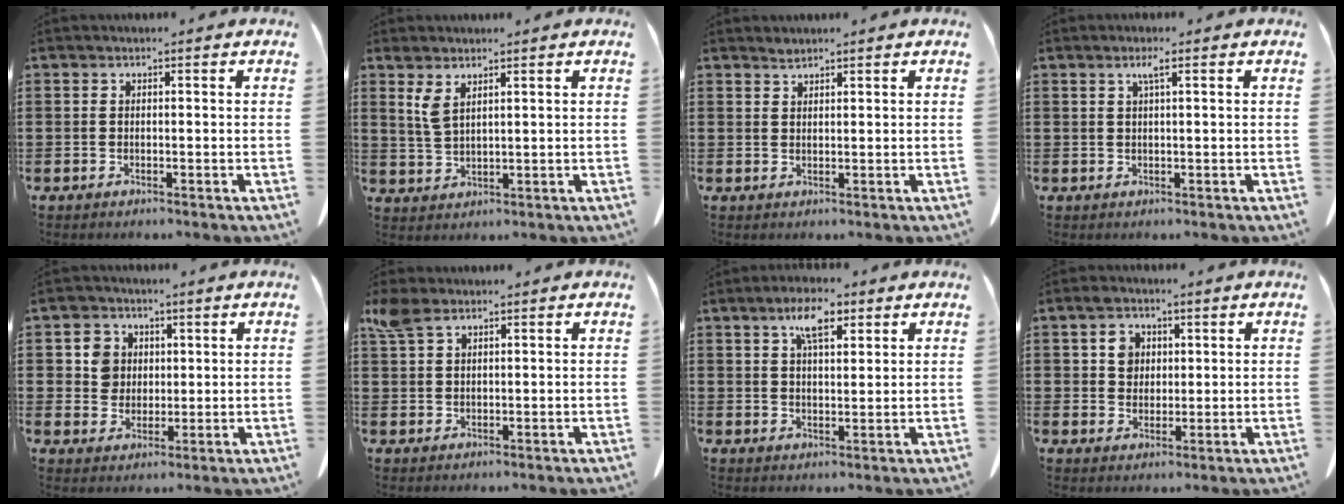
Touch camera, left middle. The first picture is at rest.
{"total": 3.2, "force": [2.1, 0.9, 2.3], "torque": [-0.060, 0.000, 0.037]}
{"total": 1.0, "force": [1.0, 0.1, 0.2], "torque": [-0.007, -0.002, 0.020]}
{"total": 1.9, "force": [0.9, 0.1, 1.7], "torque": [-0.035, 0.002, 0.015]}
{"total": 5.1, "force": [1.6, 4.7, 1.3], "torque": [-0.039, 0.014, 0.028]}
{"total": 3.6, "force": [2.4, 1.9, 2.0], "torque": [-0.047, 0.006, 0.045]}
{"total": 6.7, "force": [4.0, 2.4, 4.7], "torque": [-0.086, 0.001, 0.067]}
{"total": 4.3, "force": [1.6, 3.4, 2.2], "torque": [-0.039, 0.008, 0.023]}